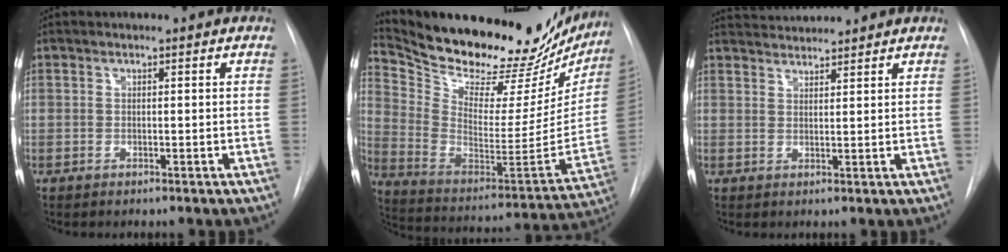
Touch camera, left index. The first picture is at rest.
{"total": 31.6, "force": [27.7, 9.5, 12.0], "torque": [-0.211, -0.067, 0.383]}
{"total": 4.7, "force": [4.7, -0.1, 0.6], "torque": [-0.017, 0.027, 0.080]}